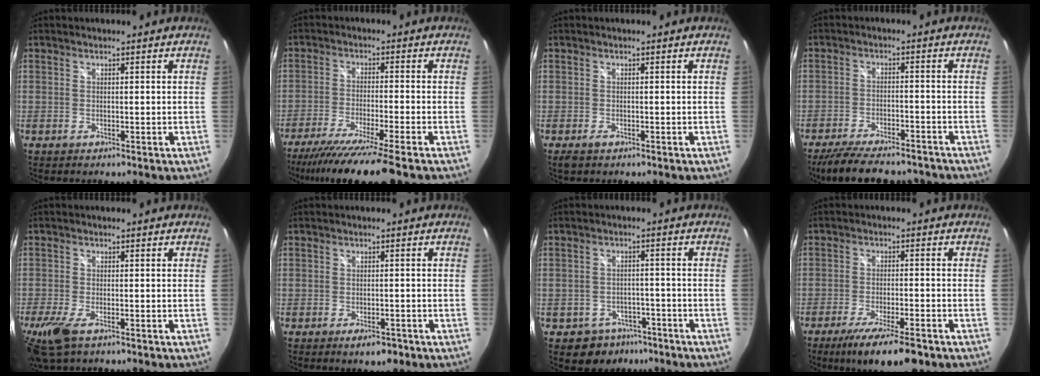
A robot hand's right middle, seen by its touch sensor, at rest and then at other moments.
{"total": 14.2, "force": [-11.6, -0.7, 8.2], "torque": [-0.160, -0.044, -0.191]}
{"total": 1.5, "force": [-1.0, 0.7, 0.8], "torque": [-0.016, -0.005, -0.017]}
{"total": 15.8, "force": [-13.2, 4.6, 7.4], "torque": [-0.151, -0.026, -0.196]}
{"total": 7.6, "force": [-4.5, 2.9, 5.3], "torque": [-0.132, -0.029, -0.086]}
{"total": 3.6, "force": [-2.2, 1.6, 2.3], "torque": [-0.043, -0.012, -0.033]}
{"total": 6.9, "force": [-4.6, 5.0, 1.4], "torque": [-0.039, 0.013, -0.054]}
{"total": 11.6, "force": [-8.3, 2.3, 7.8], "torque": [-0.156, -0.038, -0.136]}